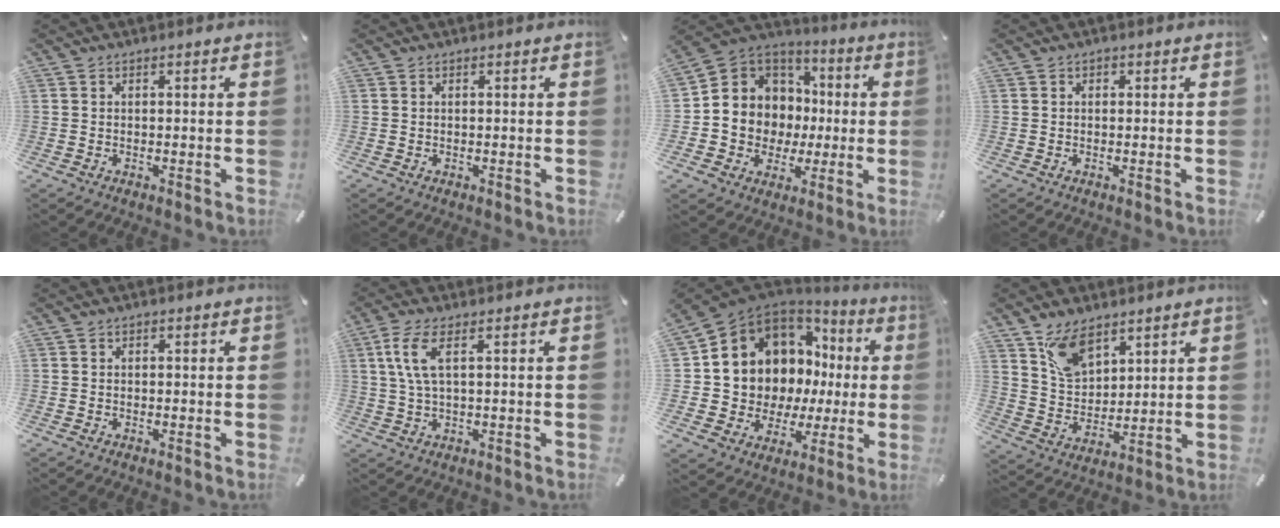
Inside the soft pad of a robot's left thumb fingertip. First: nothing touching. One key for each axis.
{"total": 0.0}
{"total": 10.1, "fx": 0.0, "fy": 10.1, "fz": 0.2, "tx": -0.015, "ty": -0.030, "tz": 0.014}
{"total": 0.5, "fx": 0.1, "fy": 0.5, "fz": 0.1, "tx": -0.001, "ty": 0.005, "tz": 0.000}
{"total": 0.0}
{"total": 6.3, "fx": 1.9, "fy": 1.7, "fz": 5.7, "tx": -0.129, "ty": -0.005, "tz": 0.030}
{"total": 10.7, "fx": 4.1, "fy": 9.4, "fz": 3.1, "tx": -0.068, "ty": -0.071, "tz": 0.091}
{"total": 9.8, "fx": 6.9, "fy": 5.8, "fz": 3.7, "tx": -0.080, "ty": -0.027, "tz": 0.134}